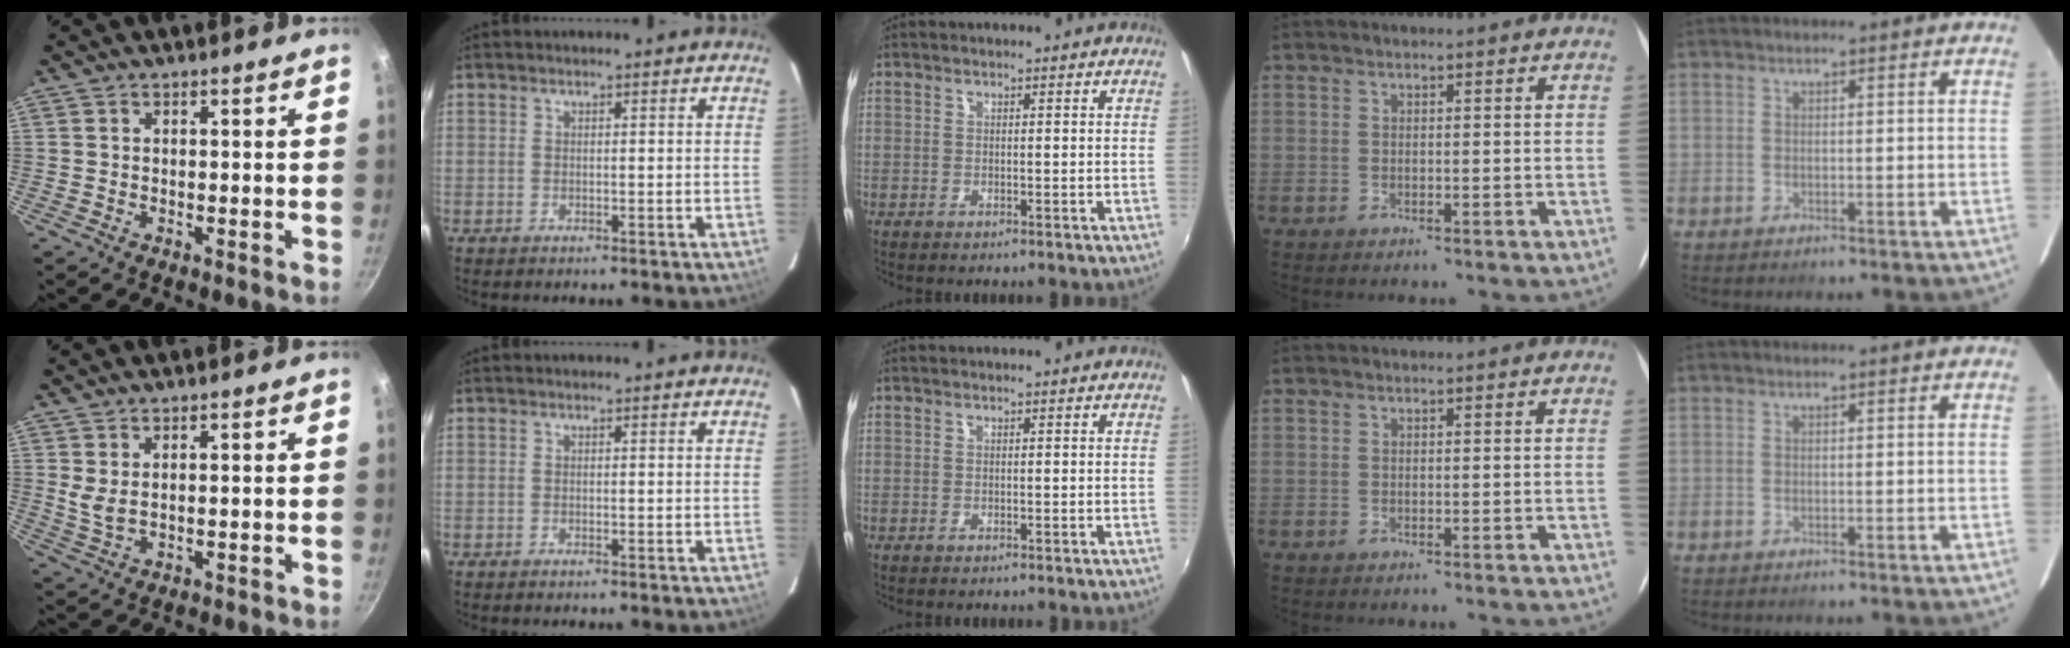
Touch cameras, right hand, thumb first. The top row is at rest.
{"thumb": {"total": 3.0, "force": [1.1, 1.5, 2.4], "torque": [-0.044, -0.011, 0.027]}}